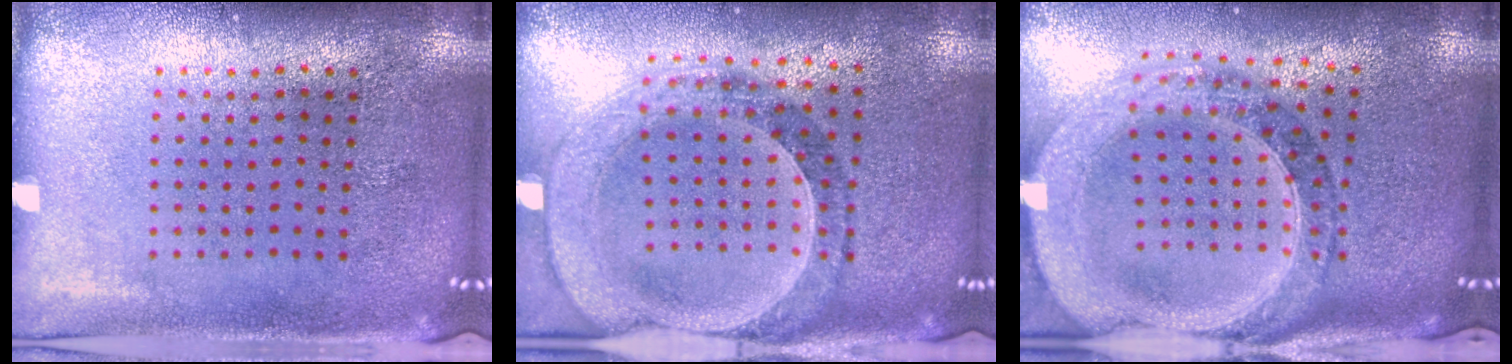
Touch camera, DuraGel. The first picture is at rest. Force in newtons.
{"total": 1.5, "press": 1.5, "slide": 0.3}
{"total": 2.2, "press": 2.0, "slide": 0.9}